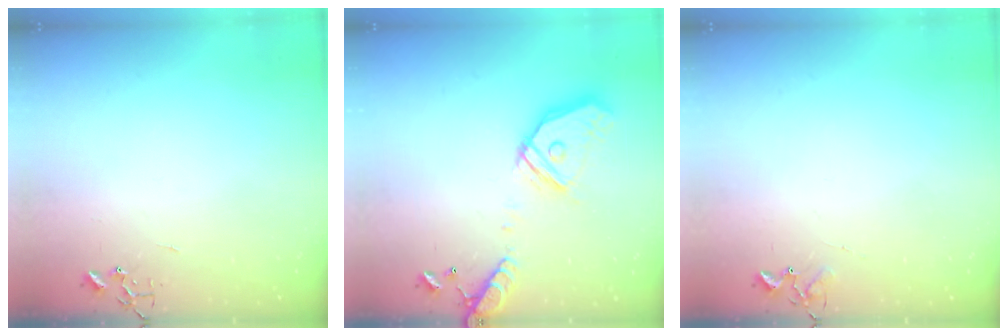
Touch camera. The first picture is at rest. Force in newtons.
{"total": 18.8, "press": 18.6, "slide": 3.0}
{"total": 6.1, "press": 6.0, "slide": 0.6}